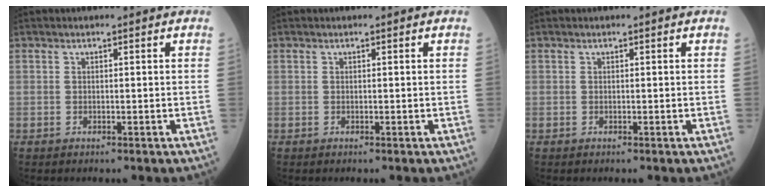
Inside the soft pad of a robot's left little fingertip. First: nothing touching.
{"total": 0.0}
{"total": 0.0}